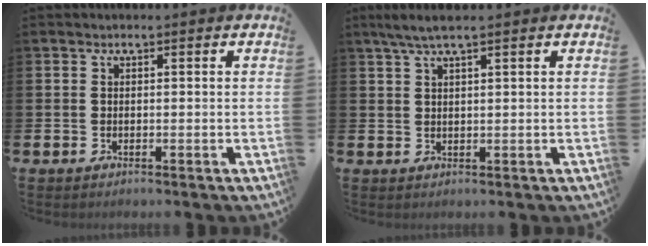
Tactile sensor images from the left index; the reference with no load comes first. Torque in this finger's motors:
{"motor_torque": [0.05, -0.12, 0.43, 0.05]}